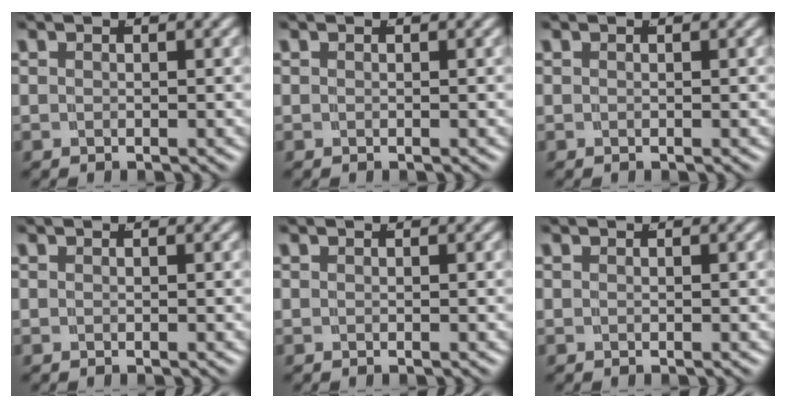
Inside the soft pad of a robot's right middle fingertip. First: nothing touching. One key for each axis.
{"total": 0.0}
{"total": 0.0}
{"total": 0.0}
{"total": 0.0}
{"total": 0.0}